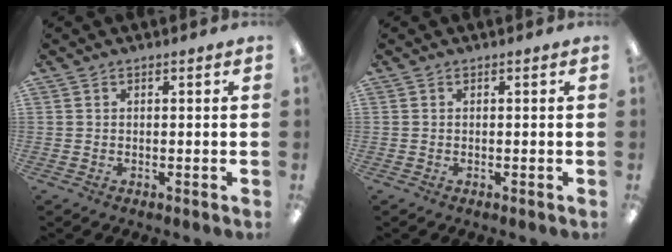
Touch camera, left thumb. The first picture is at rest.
{"total": 0.0}